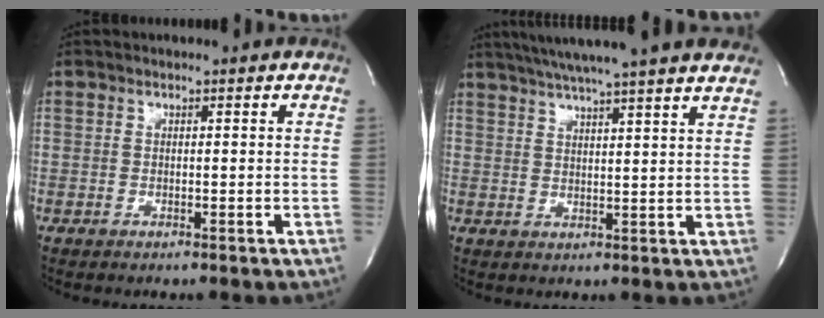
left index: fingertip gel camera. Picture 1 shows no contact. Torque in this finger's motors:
{"motor_torque": [0.16, -0.24, 0.73, 0.08]}